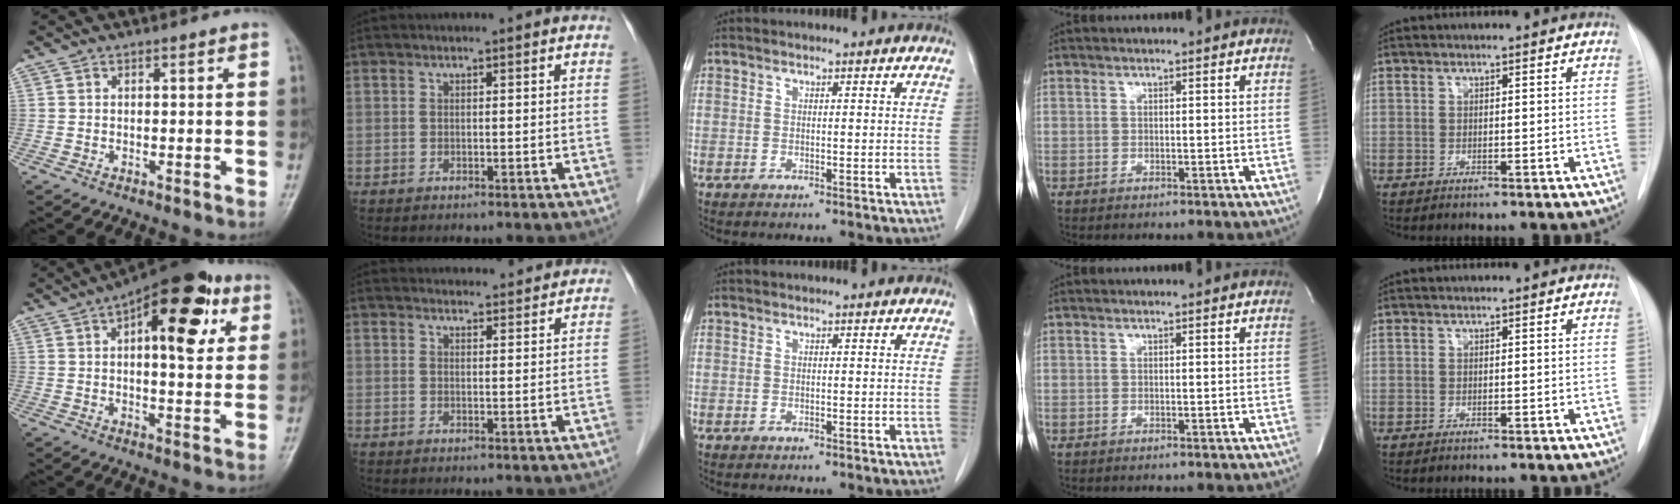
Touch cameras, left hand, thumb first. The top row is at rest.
{"thumb": {"total": 17.7, "force": [6.4, 7.8, 14.6], "torque": [-0.167, 0.003, 0.083]}, "index": {"total": 7.1, "force": [7.0, 1.4, 0.8], "torque": [-0.001, 0.017, 0.076]}}